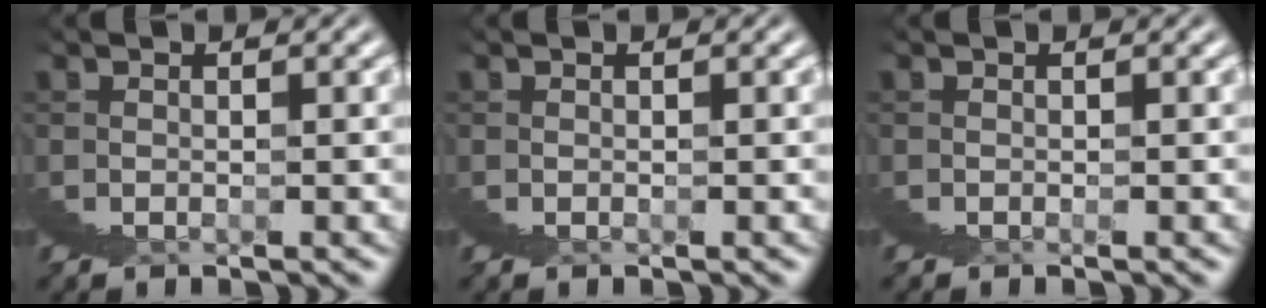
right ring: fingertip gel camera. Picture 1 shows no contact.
{"total": 0.0}
{"total": 0.0}